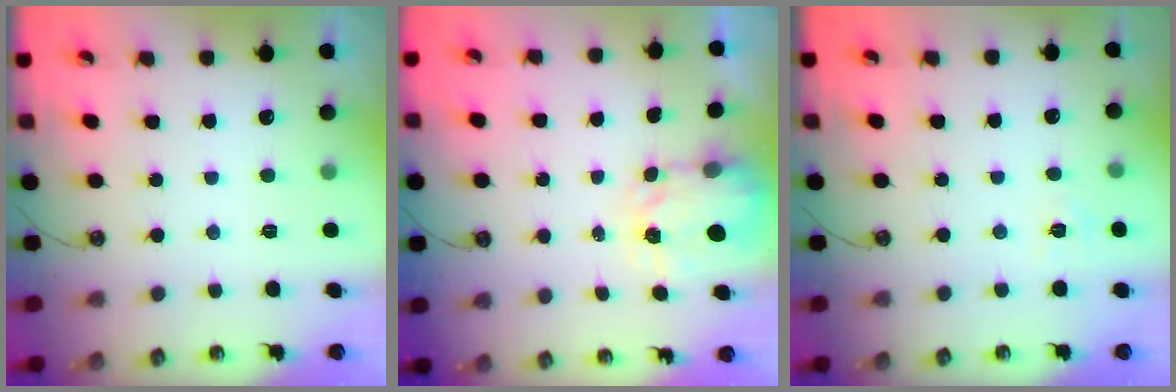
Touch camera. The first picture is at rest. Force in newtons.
{"total": 3.5, "press": 3.5, "slide": 0.4}
{"total": 3.5, "press": 3.5, "slide": 0.5}